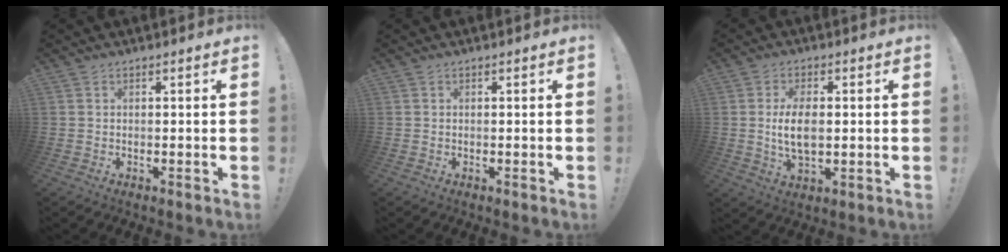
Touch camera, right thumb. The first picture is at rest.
{"total": 0.0}
{"total": 8.4, "force": [0.2, 4.3, 7.2], "torque": [-0.133, -0.009, -0.001]}